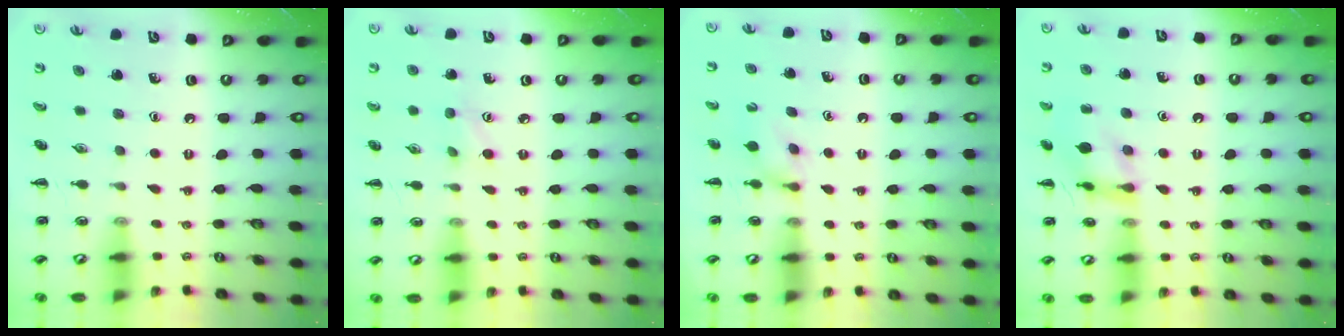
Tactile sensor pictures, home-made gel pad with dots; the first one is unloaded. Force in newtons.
{"total": 3.4, "press": 3.2, "slide": 1.0}
{"total": 4.7, "press": 4.5, "slide": 1.5}
{"total": 11.7, "press": 11.7, "slide": 0.9}